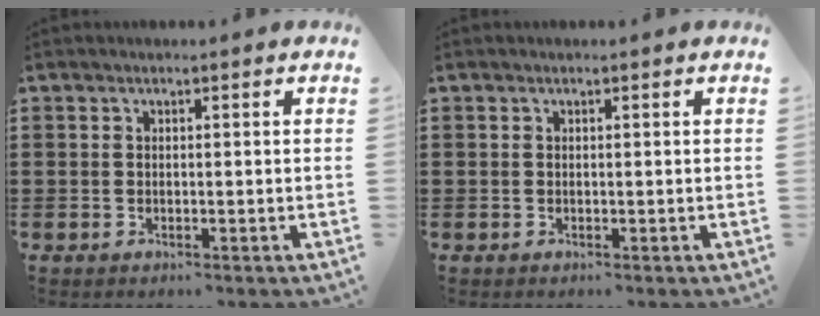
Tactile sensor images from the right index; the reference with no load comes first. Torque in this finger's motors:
{"motor_torque": [-2.14, 0.00, -1.05, -0.21]}